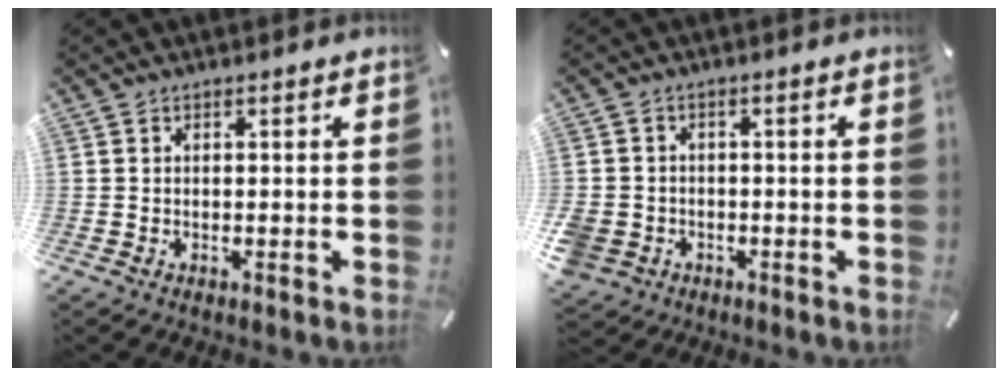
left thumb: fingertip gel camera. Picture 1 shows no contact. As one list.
[{"total": 4.4, "force": [-1.7, 3.8, 1.4], "torque": [-0.035, 0.005, -0.032]}]